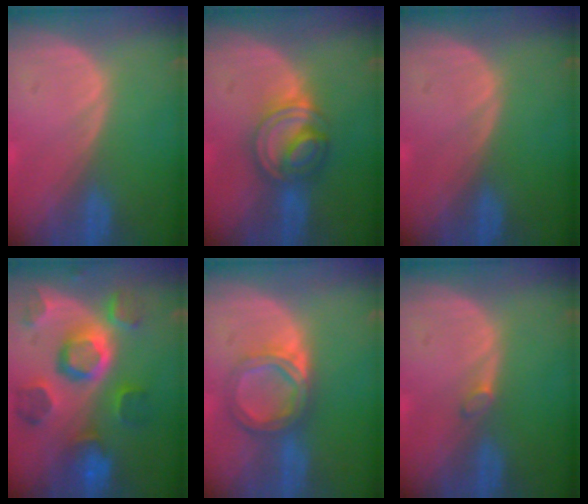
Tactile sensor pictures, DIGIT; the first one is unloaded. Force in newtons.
{"total": 6.4, "press": 6.1, "slide": 2.0}
{"total": 0.0}
{"total": 11.3, "press": 10.1, "slide": 5.1}
{"total": 5.6, "press": 5.2, "slide": 1.9}
{"total": 0.9, "press": 0.9, "slide": 0.3}